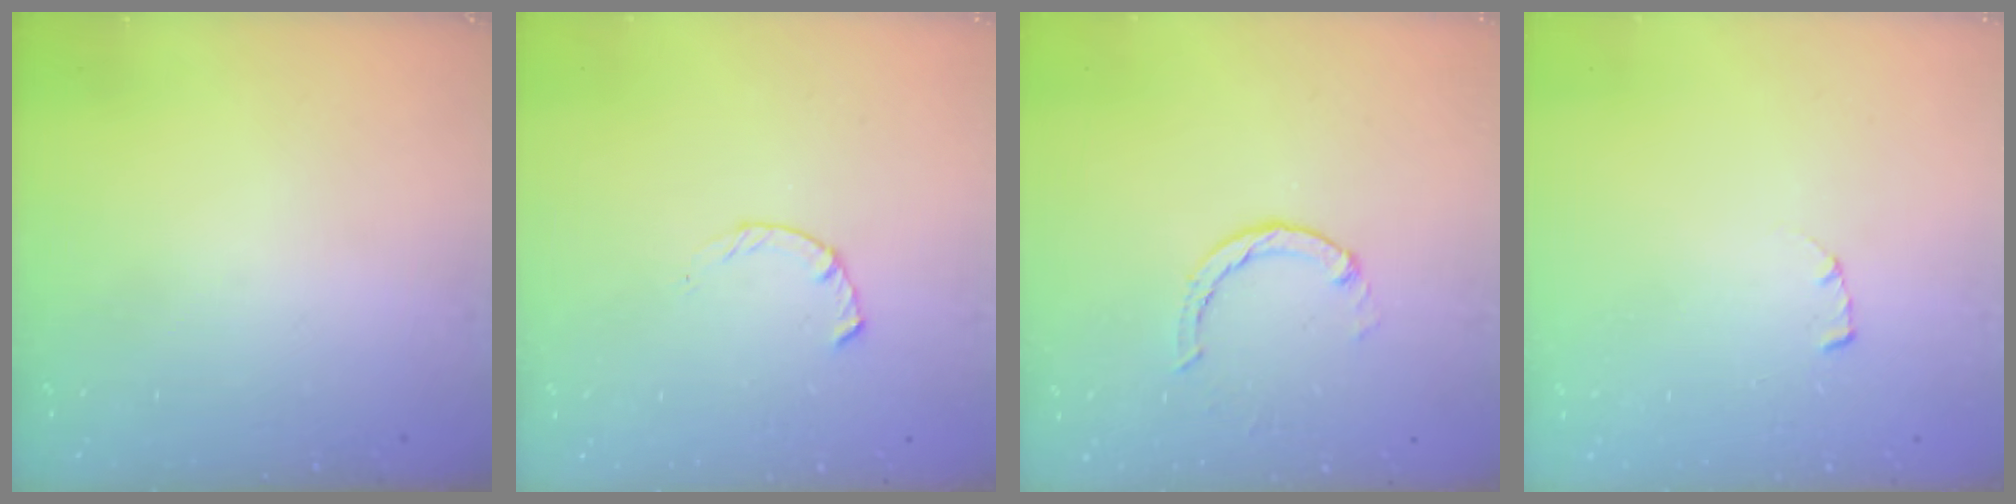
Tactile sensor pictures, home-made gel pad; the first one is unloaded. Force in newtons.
{"total": 2.3, "press": 2.2, "slide": 0.4}
{"total": 2.0, "press": 2.0, "slide": 0.2}
{"total": 1.7, "press": 1.7, "slide": 0.2}